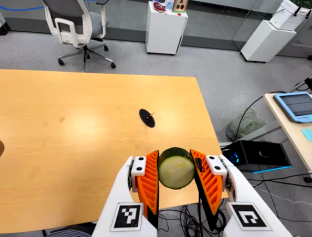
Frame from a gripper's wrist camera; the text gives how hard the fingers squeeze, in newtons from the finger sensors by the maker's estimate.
{"total": 10.8, "left": 10.1, "right": 11.5}